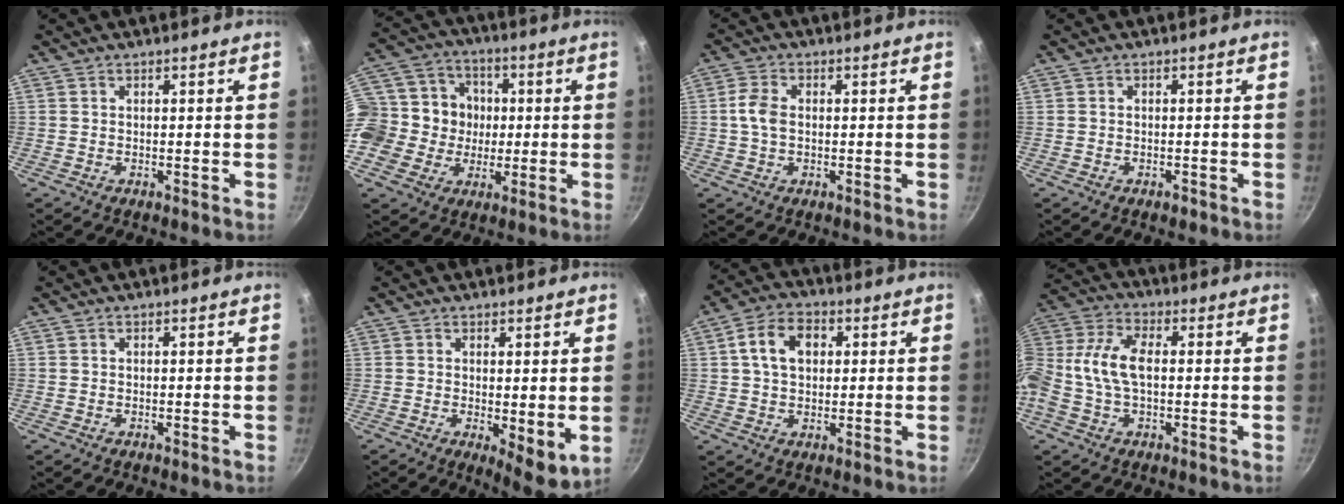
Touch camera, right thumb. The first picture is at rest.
{"total": 17.2, "force": [-0.7, 15.1, 8.2], "torque": [-0.136, 0.028, -0.017]}
{"total": 4.4, "force": [-0.1, 2.9, 3.3], "torque": [-0.069, 0.013, -0.005]}
{"total": 1.2, "force": [-0.7, 0.7, 0.6], "torque": [-0.013, 0.004, -0.009]}
{"total": 0.0}
{"total": 6.4, "force": [0.2, 2.6, 5.9], "torque": [-0.073, -0.022, 0.009]}
{"total": 8.7, "force": [1.9, 6.2, 5.7], "torque": [-0.080, 0.013, 0.023]}
{"total": 11.0, "force": [-0.3, 6.5, 8.9], "torque": [-0.181, 0.028, -0.025]}